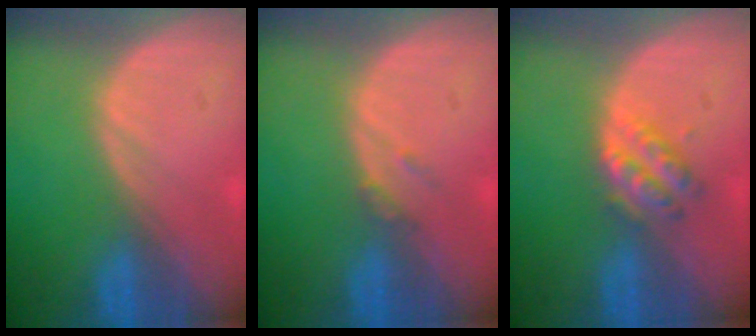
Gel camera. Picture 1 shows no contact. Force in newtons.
{"total": 1.2, "press": 1.2, "slide": 0.3}
{"total": 4.8, "press": 4.2, "slide": 2.3}